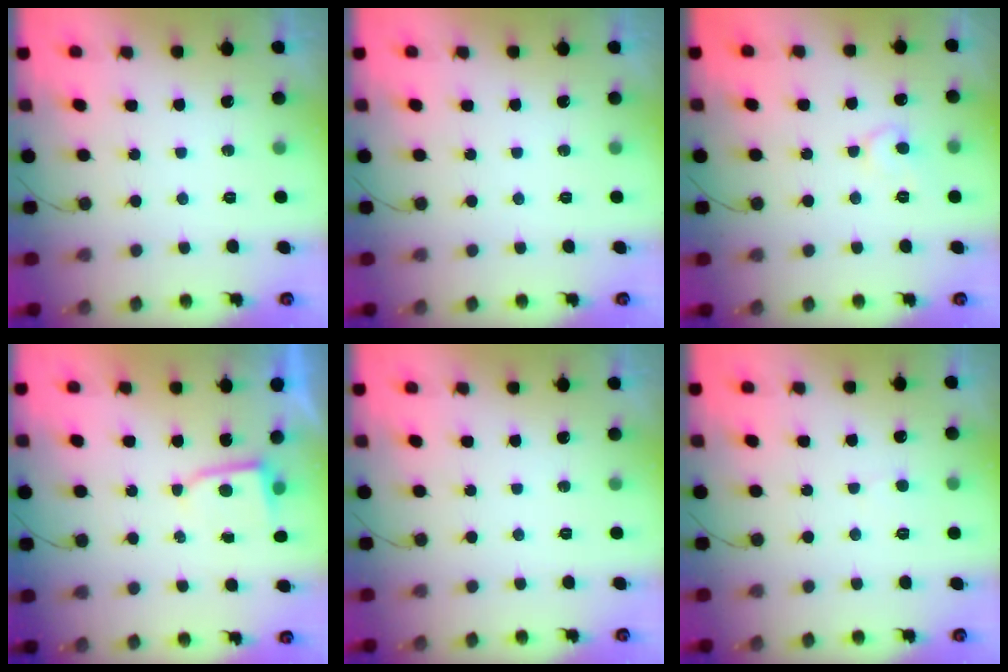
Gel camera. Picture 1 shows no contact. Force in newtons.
{"total": 0.0}
{"total": 6.5, "press": 6.5, "slide": 0.5}
{"total": 2.2, "press": 2.2, "slide": 0.3}
{"total": 0.0}
{"total": 3.8, "press": 3.8, "slide": 0.4}